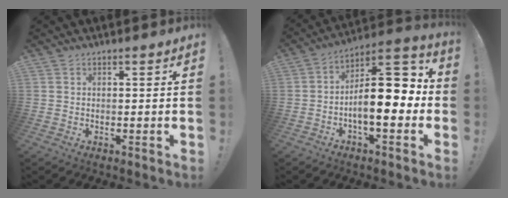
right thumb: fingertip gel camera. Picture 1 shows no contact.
{"total": 17.9, "force": [-1.0, 8.1, 15.9], "torque": [-0.241, 0.001, -0.016]}